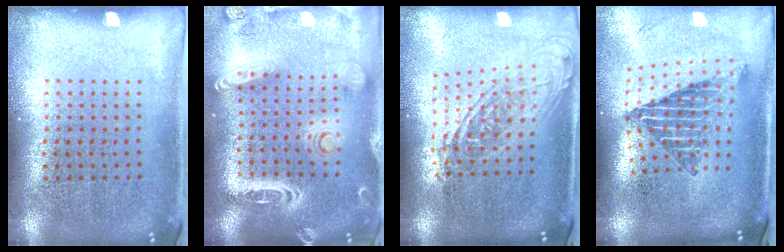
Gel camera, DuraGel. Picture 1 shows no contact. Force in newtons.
{"total": 2.6, "press": 2.3, "slide": 1.2}
{"total": 1.8, "press": 1.4, "slide": 1.2}
{"total": 2.3, "press": 1.6, "slide": 1.6}